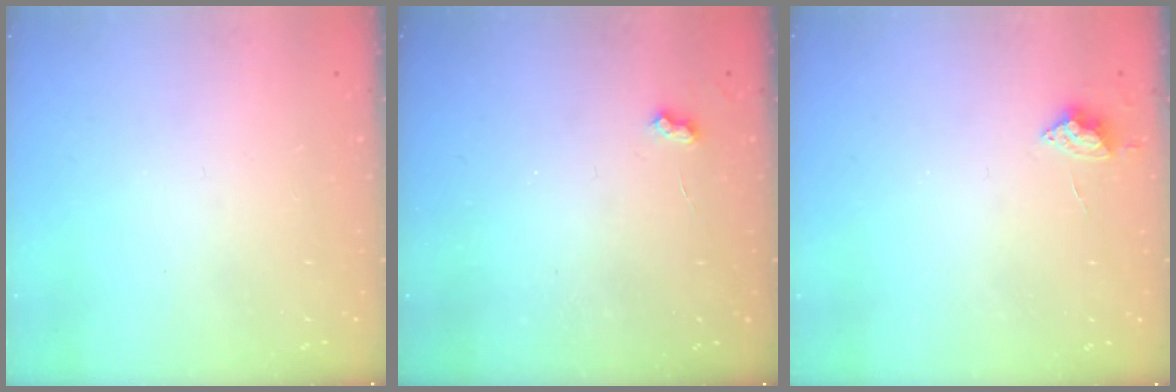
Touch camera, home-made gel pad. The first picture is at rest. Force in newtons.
{"total": 3.7, "press": 3.6, "slide": 0.4}
{"total": 5.7, "press": 5.6, "slide": 0.6}